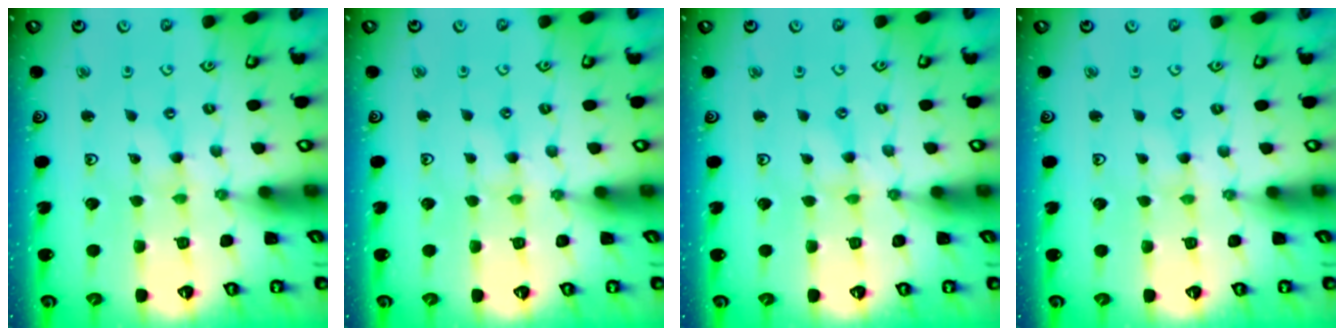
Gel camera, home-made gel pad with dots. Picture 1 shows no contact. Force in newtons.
{"total": 1.6, "press": 1.5, "slide": 0.4}
{"total": 0.0}
{"total": 0.0}